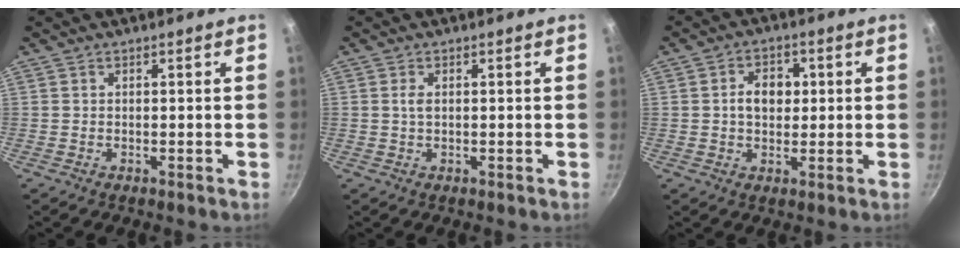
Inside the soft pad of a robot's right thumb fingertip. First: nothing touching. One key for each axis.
{"total": 1.3, "fx": 0.2, "fy": 0.6, "fz": 1.1, "tx": -0.022, "ty": 0.001, "tz": 0.003}
{"total": 6.2, "fx": 0.7, "fy": 4.6, "fz": 4.0, "tx": -0.037, "ty": 0.007, "tz": 0.004}